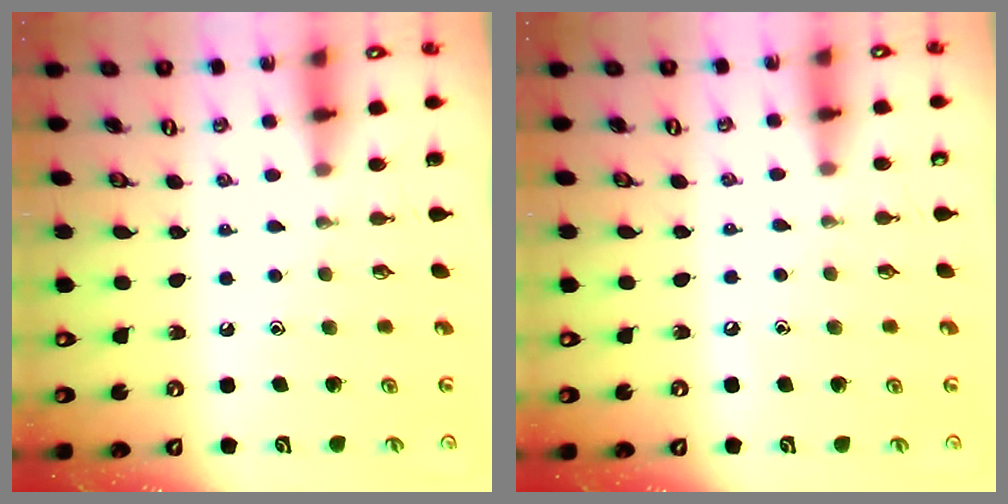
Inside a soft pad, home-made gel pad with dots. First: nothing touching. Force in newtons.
{"total": 2.7, "press": 2.7, "slide": 0.3}